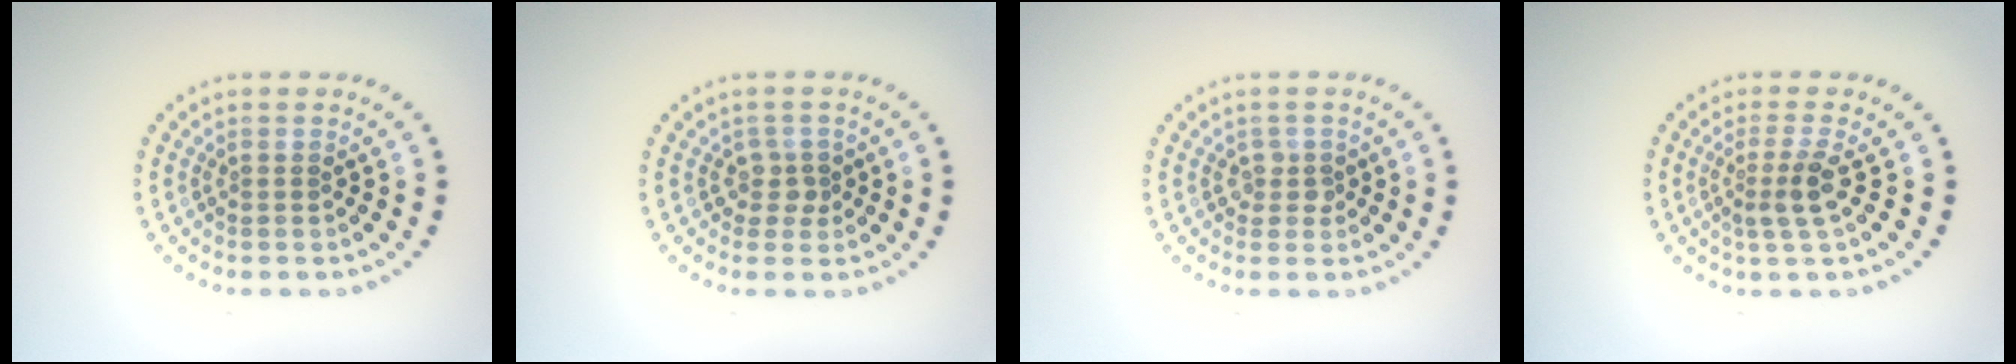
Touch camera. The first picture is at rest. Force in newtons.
{"total": 1.5, "press": 1.2, "slide": 0.9}
{"total": 1.2, "press": 1.1, "slide": 0.5}
{"total": 2.4, "press": 1.8, "slide": 1.6}